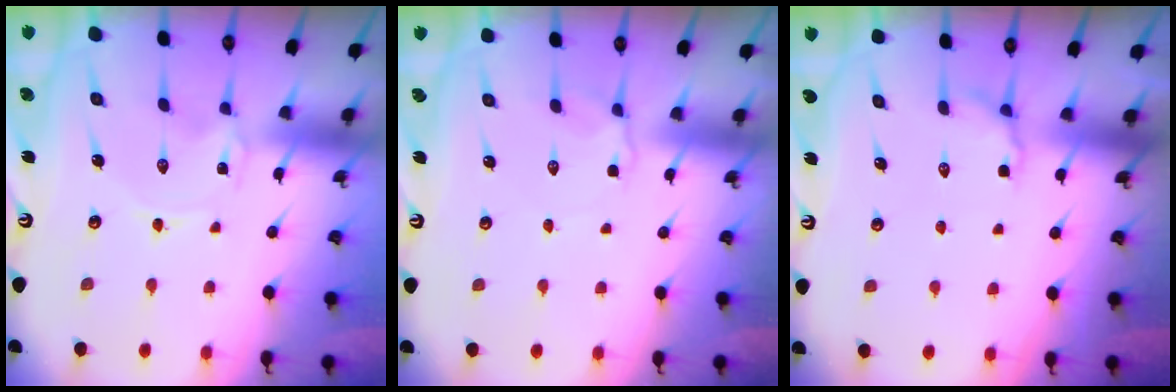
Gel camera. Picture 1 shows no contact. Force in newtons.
{"total": 2.8, "press": 2.6, "slide": 1.1}
{"total": 4.9, "press": 4.6, "slide": 1.4}